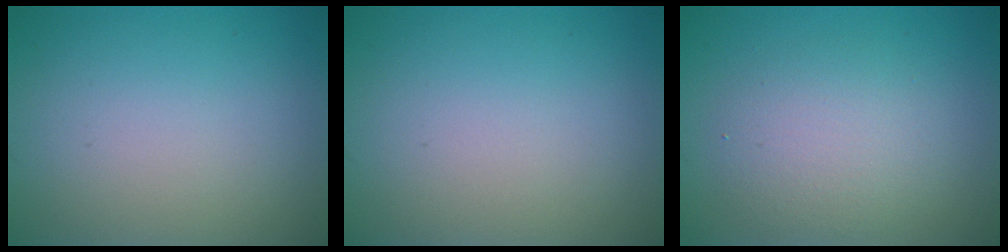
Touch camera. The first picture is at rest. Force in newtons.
{"total": 0.0}
{"total": 3.7, "press": 3.7, "slide": 0.2}